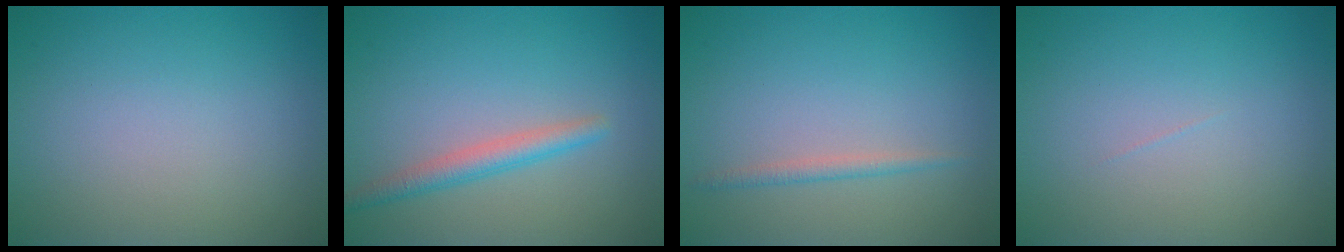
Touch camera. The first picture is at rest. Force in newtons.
{"total": 2.4, "press": 2.4, "slide": 0.1}
{"total": 1.2, "press": 1.2, "slide": 0.0}
{"total": 0.0}